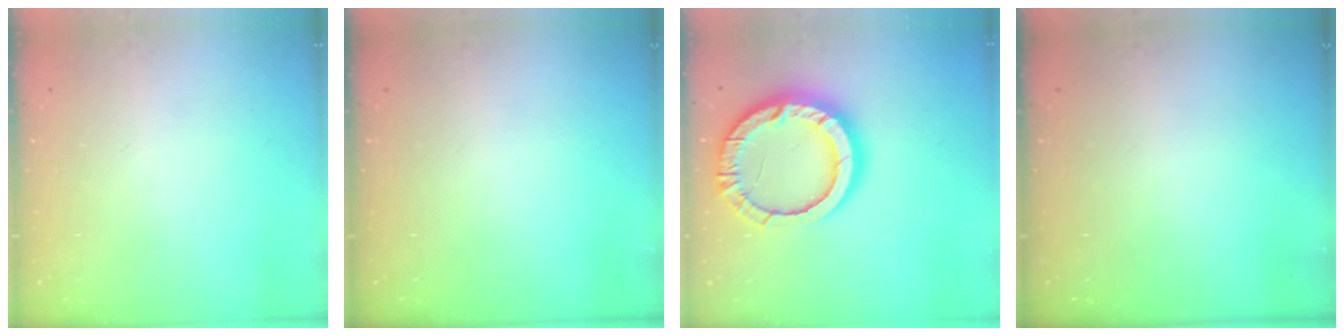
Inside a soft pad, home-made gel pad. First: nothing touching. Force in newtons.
{"total": 0.0}
{"total": 17.9, "press": 17.9, "slide": 1.7}
{"total": 0.0}